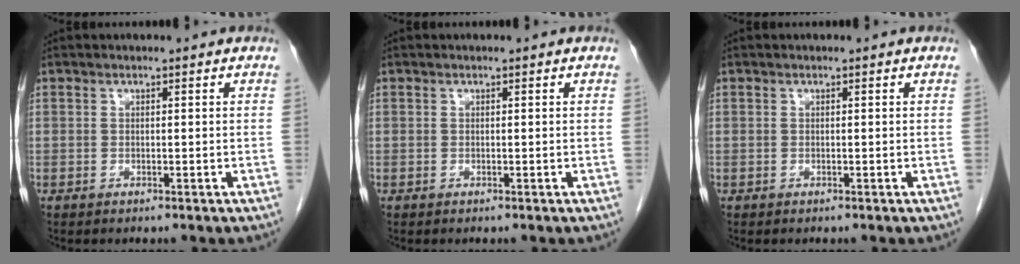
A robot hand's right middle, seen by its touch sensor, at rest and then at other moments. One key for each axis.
{"total": 0.0}
{"total": 0.0}